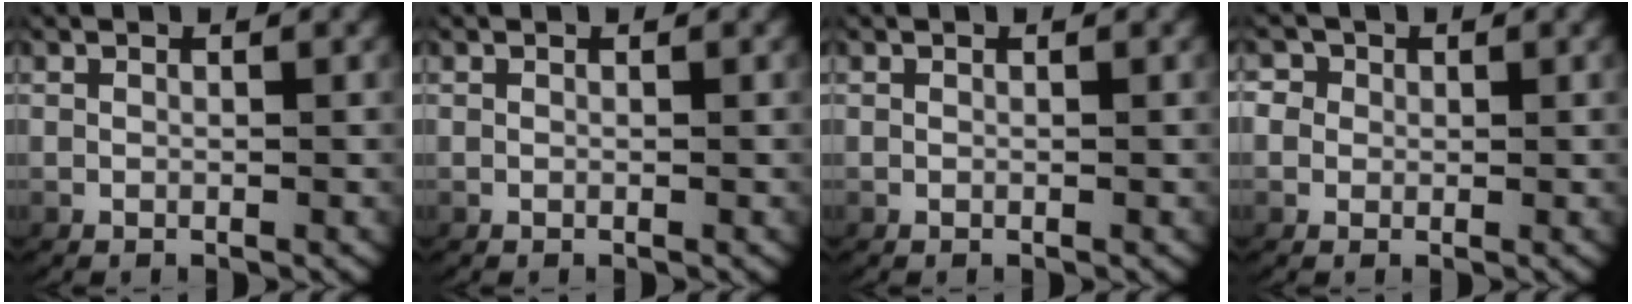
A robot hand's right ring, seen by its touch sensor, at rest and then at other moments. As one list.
[{"total": 0.0}, {"total": 0.0}, {"total": 3.3, "force": [0.7, 3.1, 1.1], "torque": [-0.034, 0.002, 0.004]}]